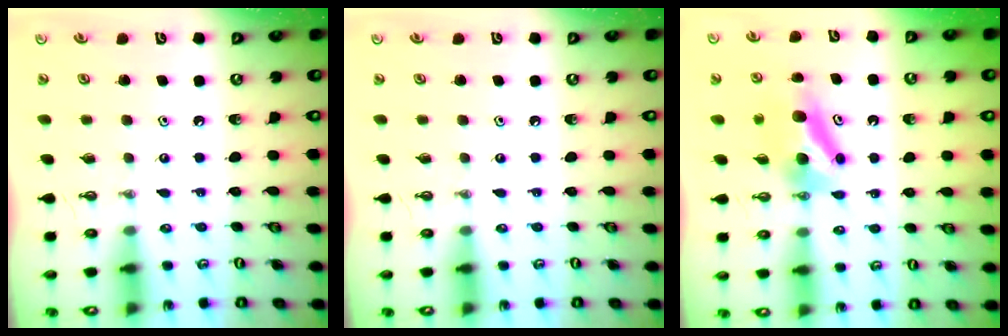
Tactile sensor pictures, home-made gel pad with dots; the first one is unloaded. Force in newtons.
{"total": 0.0}
{"total": 6.6, "press": 6.5, "slide": 1.2}